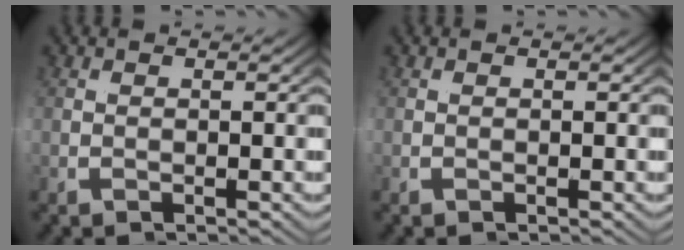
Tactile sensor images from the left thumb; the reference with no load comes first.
{"total": 0.0}